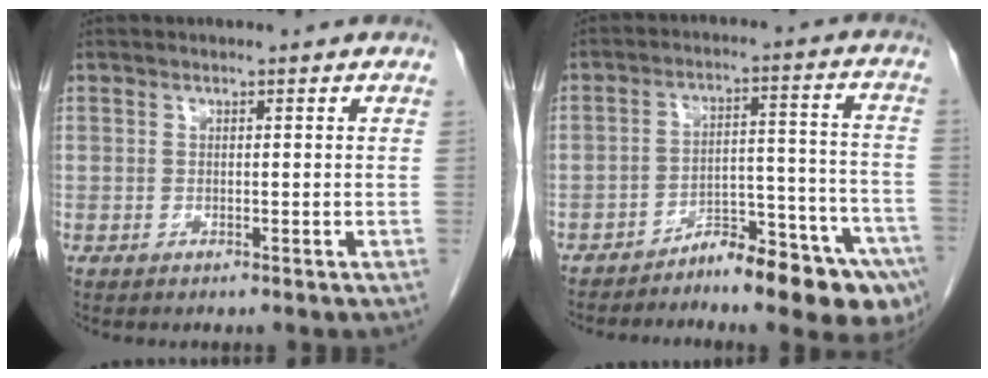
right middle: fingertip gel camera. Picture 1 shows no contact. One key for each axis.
{"total": 12.7, "fx": -9.5, "fy": 2.9, "fz": 8.0, "tx": -0.086, "ty": 0.046, "tz": -0.139}